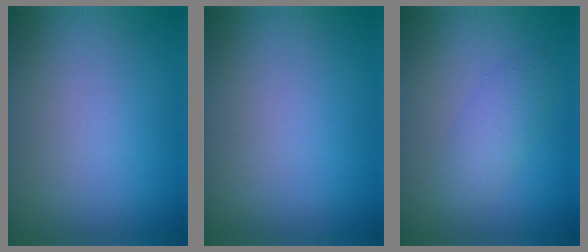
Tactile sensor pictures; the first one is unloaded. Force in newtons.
{"total": 0.0}
{"total": 2.3, "press": 2.3, "slide": 0.2}